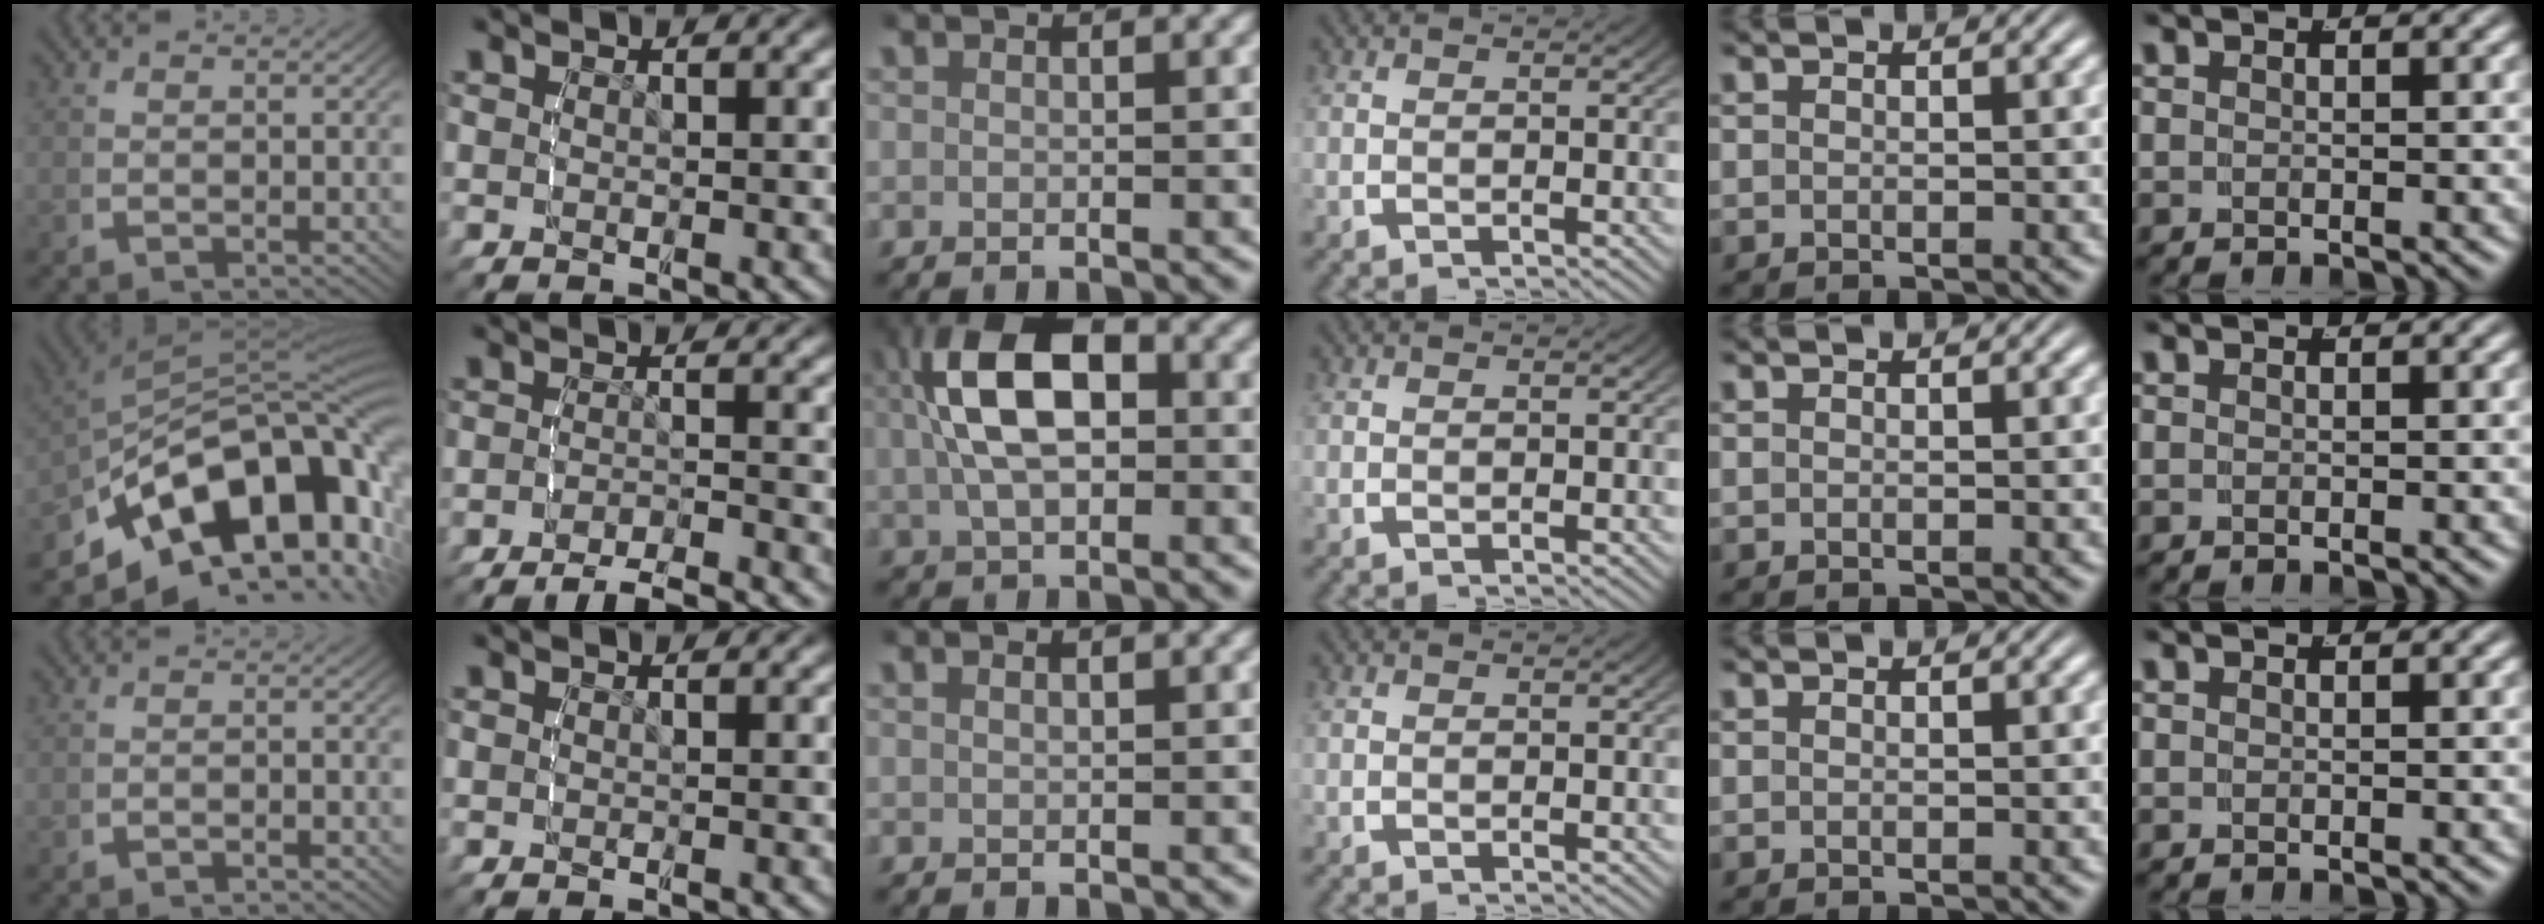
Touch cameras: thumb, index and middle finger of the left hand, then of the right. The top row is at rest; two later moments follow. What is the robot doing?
{"motion": "lift_and_place", "object": "legos"}